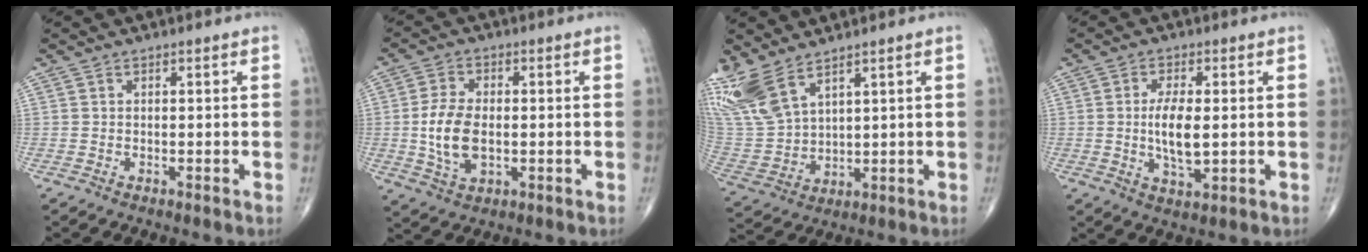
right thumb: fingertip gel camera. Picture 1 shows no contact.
{"total": 9.1, "force": [-0.7, 5.2, 7.5], "torque": [-0.146, -0.001, -0.010]}
{"total": 13.0, "force": [9.1, 5.3, 7.7], "torque": [-0.178, -0.033, 0.204]}
{"total": 7.3, "force": [0.0, 2.8, 6.8], "torque": [-0.128, -0.014, -0.001]}